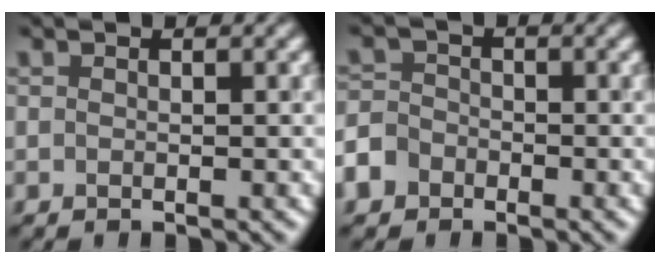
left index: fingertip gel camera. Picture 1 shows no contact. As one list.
[{"total": 3.6, "force": [-2.2, 2.7, 1.0], "torque": [-0.013, -0.007, -0.049]}]